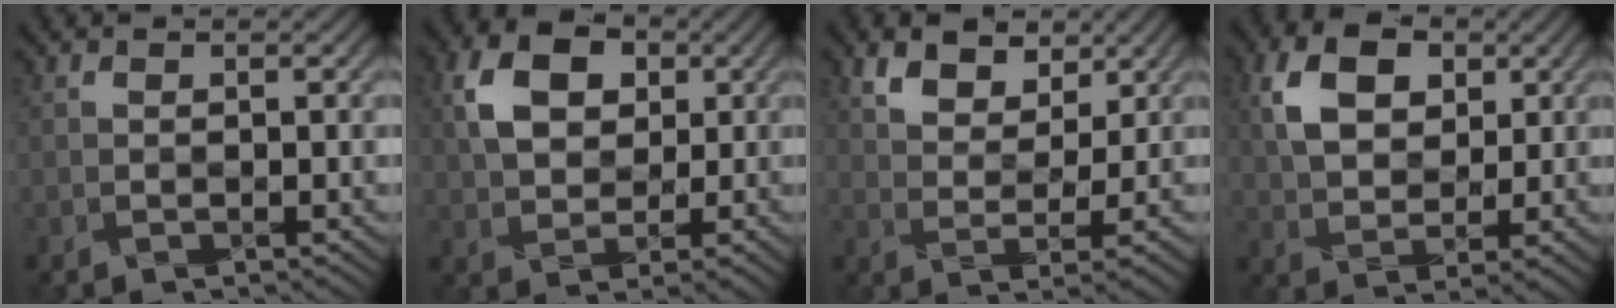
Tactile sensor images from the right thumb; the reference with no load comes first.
{"total": 6.8, "force": [1.9, 4.9, 4.3], "torque": [-0.086, 0.010, 0.032]}
{"total": 5.4, "force": [3.6, 2.6, 3.0], "torque": [-0.058, 0.000, 0.072]}
{"total": 7.9, "force": [2.9, 5.3, 5.1], "torque": [-0.108, 0.007, 0.053]}